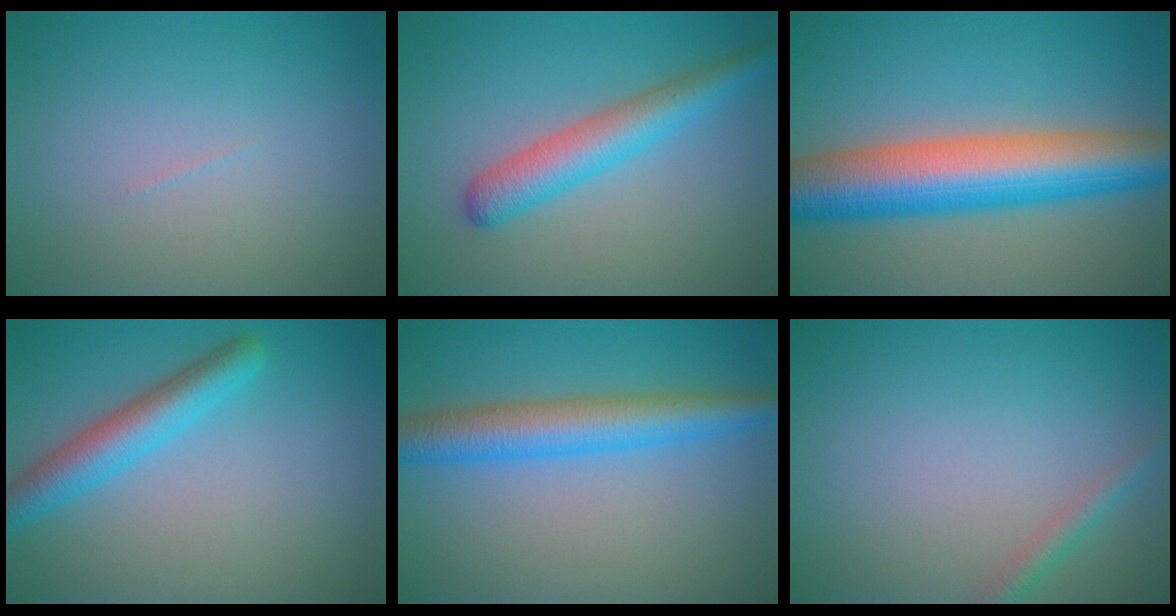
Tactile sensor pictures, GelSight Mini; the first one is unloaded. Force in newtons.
{"total": 4.3, "press": 4.3, "slide": 0.1}
{"total": 10.6, "press": 10.6, "slide": 0.3}
{"total": 4.1, "press": 4.1, "slide": 0.1}
{"total": 5.7, "press": 5.7, "slide": 0.0}
{"total": 1.5, "press": 1.5, "slide": 0.0}